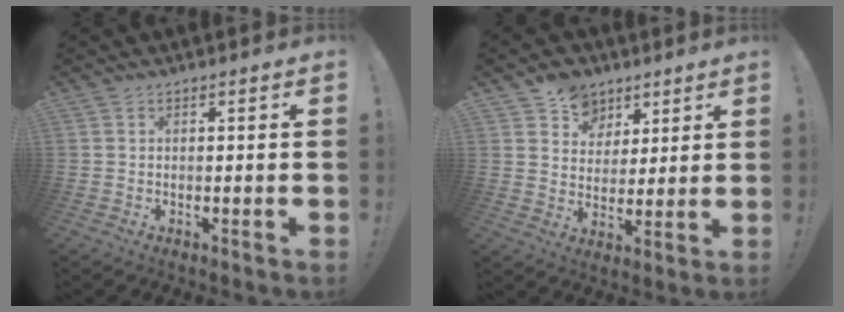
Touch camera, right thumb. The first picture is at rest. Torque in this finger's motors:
{"motor_torque": [0.24, 1.23, -0.05, 0.11, 0.00]}